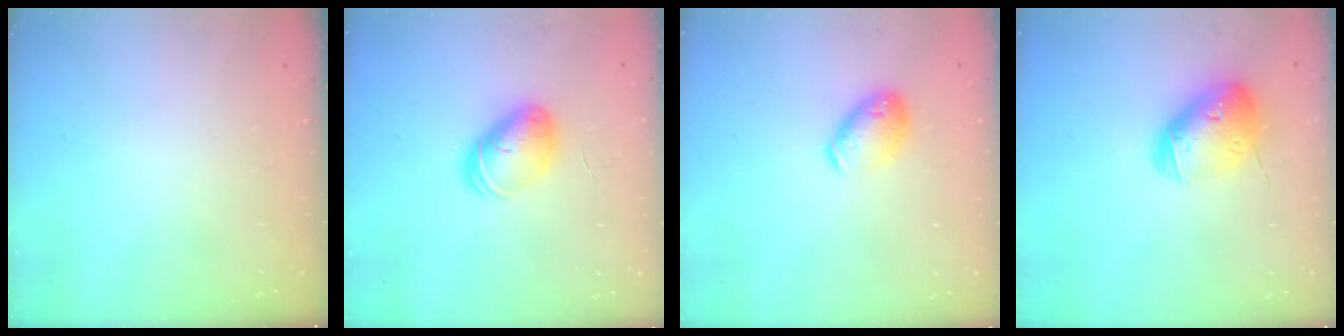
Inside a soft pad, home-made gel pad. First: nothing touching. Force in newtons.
{"total": 8.7, "press": 8.7, "slide": 0.5}
{"total": 10.3, "press": 10.2, "slide": 1.5}
{"total": 17.1, "press": 16.9, "slide": 2.6}